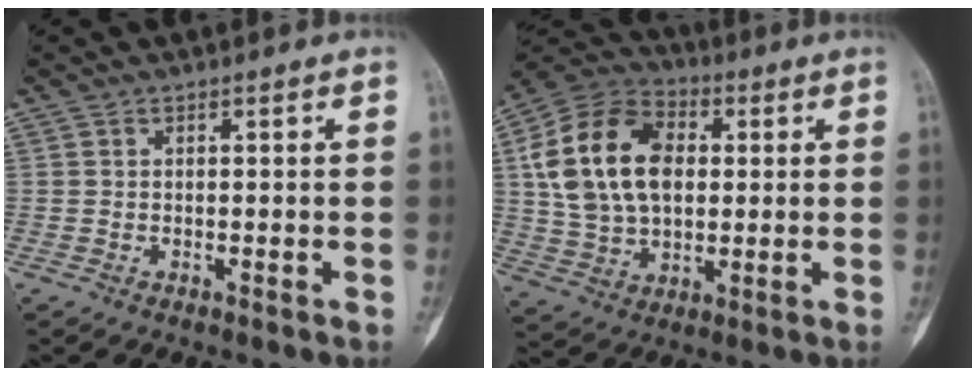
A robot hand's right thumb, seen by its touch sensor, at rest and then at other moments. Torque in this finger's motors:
{"motor_torque": [-0.70, 1.90, 1.79, 0.19, 0.20]}